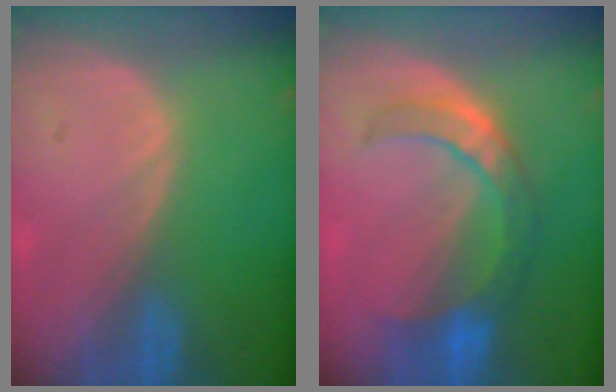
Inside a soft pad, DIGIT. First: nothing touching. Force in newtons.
{"total": 7.3, "press": 7.1, "slide": 1.6}